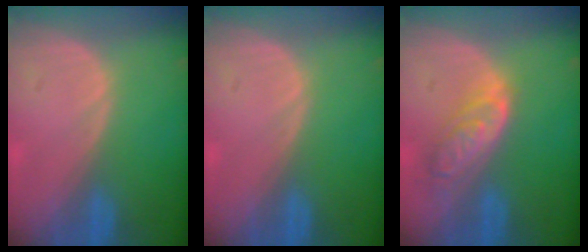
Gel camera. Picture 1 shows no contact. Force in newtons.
{"total": 0.0}
{"total": 6.3, "press": 5.6, "slide": 2.8}